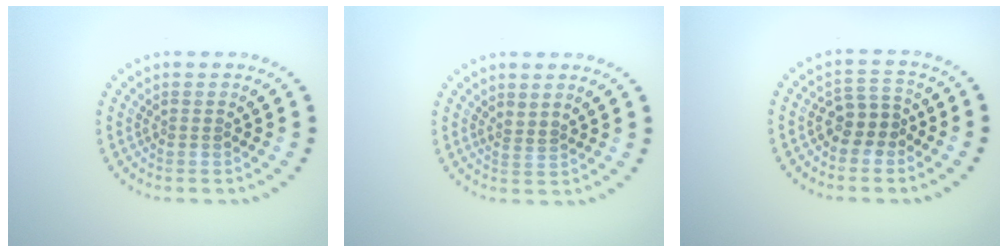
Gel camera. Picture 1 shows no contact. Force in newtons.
{"total": 0.6, "press": 0.4, "slide": 0.5}
{"total": 2.8, "press": 2.5, "slide": 1.3}